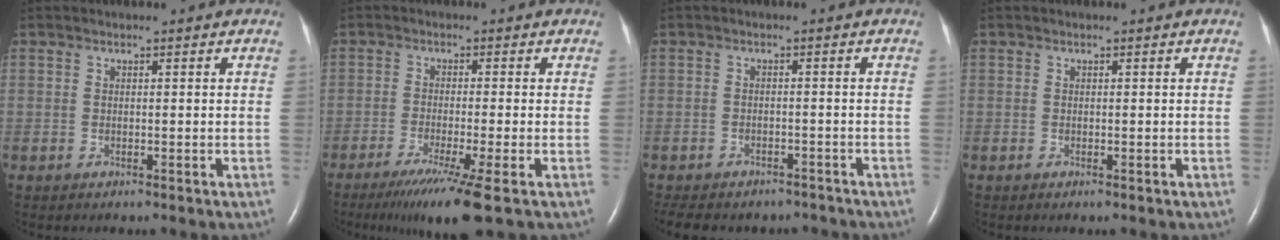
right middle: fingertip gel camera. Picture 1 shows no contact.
{"total": 8.9, "force": [-5.8, -1.2, 6.6], "torque": [-0.107, -0.029, -0.093]}
{"total": 11.5, "force": [-9.8, 4.8, 3.4], "torque": [-0.077, 0.001, -0.120]}
{"total": 0.0}